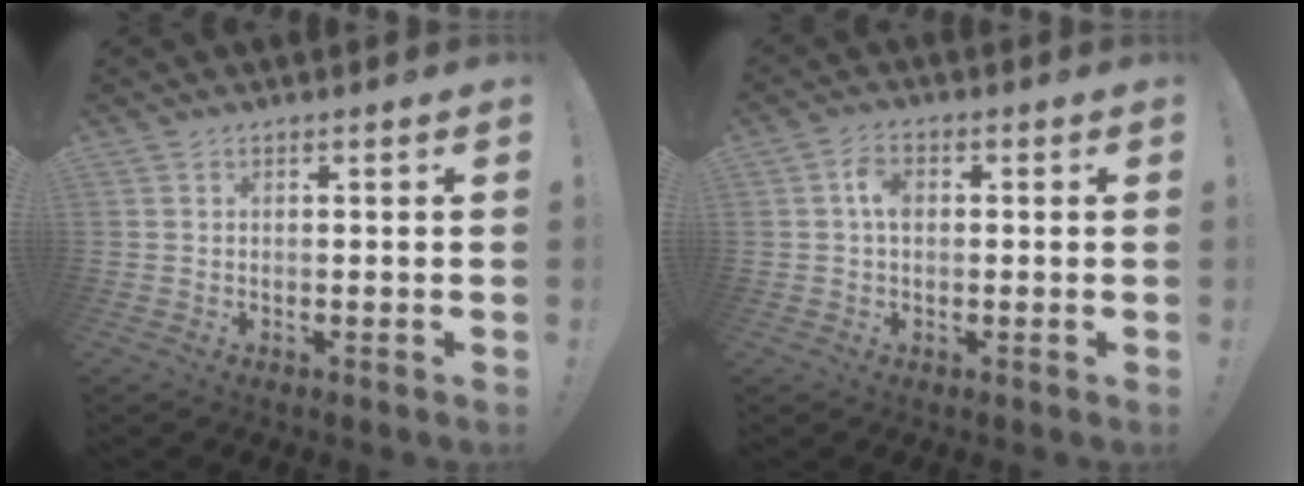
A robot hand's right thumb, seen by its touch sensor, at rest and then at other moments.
{"total": 4.7, "force": [0.5, 3.0, 3.6], "torque": [-0.053, 0.006, 0.007]}